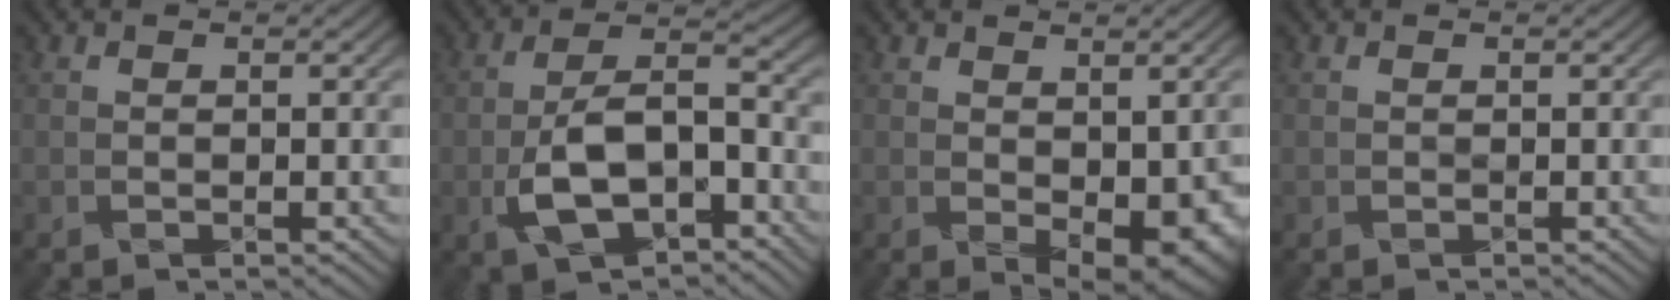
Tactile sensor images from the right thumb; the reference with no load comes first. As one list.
[{"total": 10.0, "force": [-4.2, 4.9, 7.6], "torque": [-0.143, 0.003, -0.085]}, {"total": 6.4, "force": [-1.1, 3.1, 5.4], "torque": [-0.075, -0.010, -0.006]}, {"total": 0.0}]